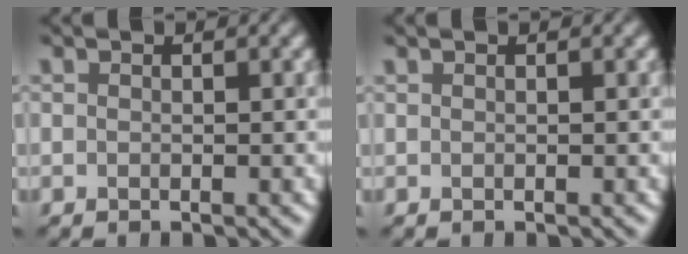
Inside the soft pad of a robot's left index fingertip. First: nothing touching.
{"total": 0.0}